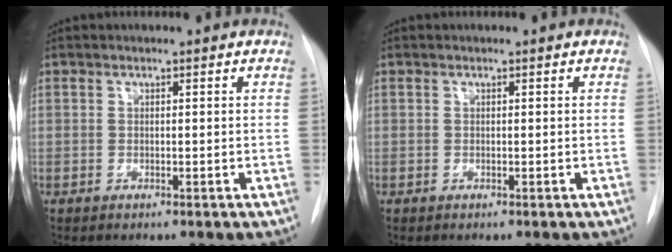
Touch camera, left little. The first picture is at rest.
{"total": 0.0}